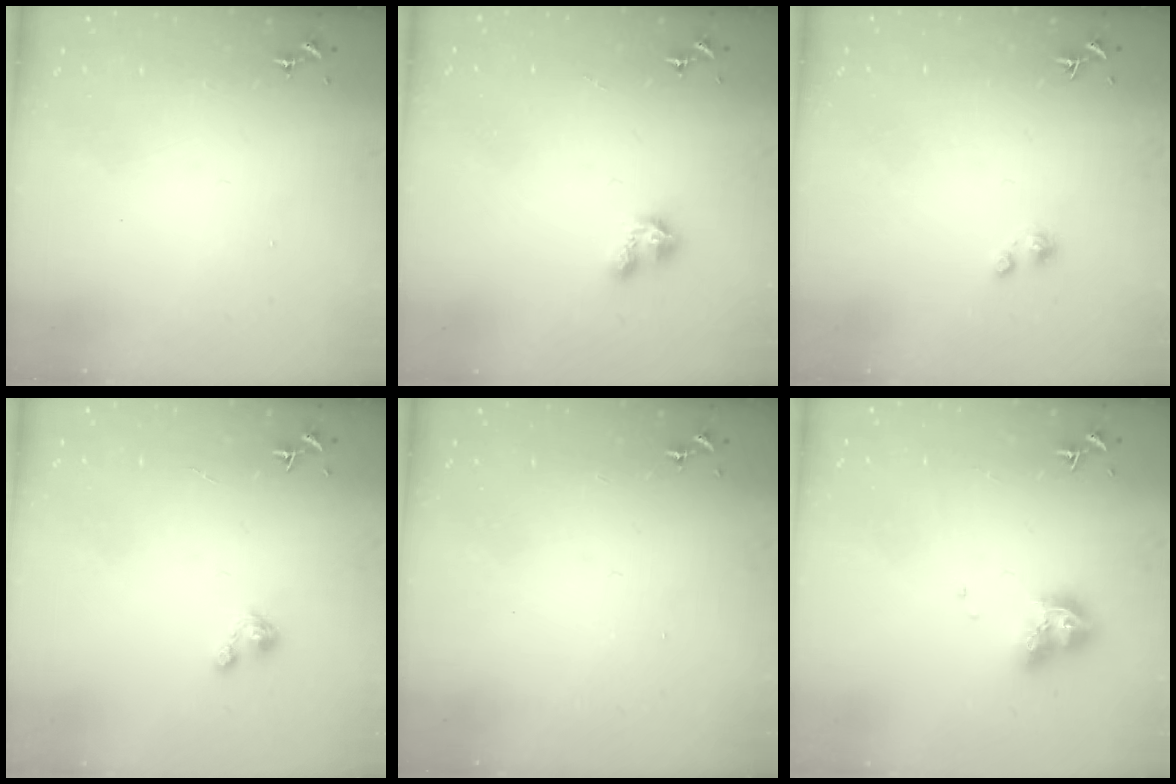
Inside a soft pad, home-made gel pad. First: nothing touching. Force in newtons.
{"total": 2.6, "press": 2.6, "slide": 0.3}
{"total": 2.2, "press": 2.2, "slide": 0.2}
{"total": 3.0, "press": 3.0, "slide": 0.2}
{"total": 0.0}
{"total": 9.4, "press": 9.4, "slide": 1.2}